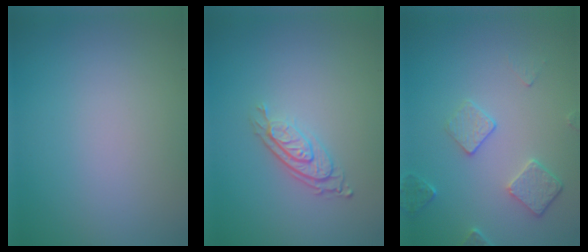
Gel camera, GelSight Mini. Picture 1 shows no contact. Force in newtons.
{"total": 2.9, "press": 2.1, "slide": 2.1}
{"total": 2.7, "press": 2.0, "slide": 1.7}